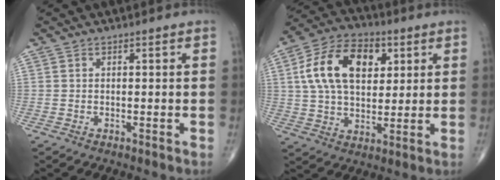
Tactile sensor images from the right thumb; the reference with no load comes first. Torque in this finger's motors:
{"motor_torque": [-0.63, 1.31, 1.19, 0.30, 0.38]}